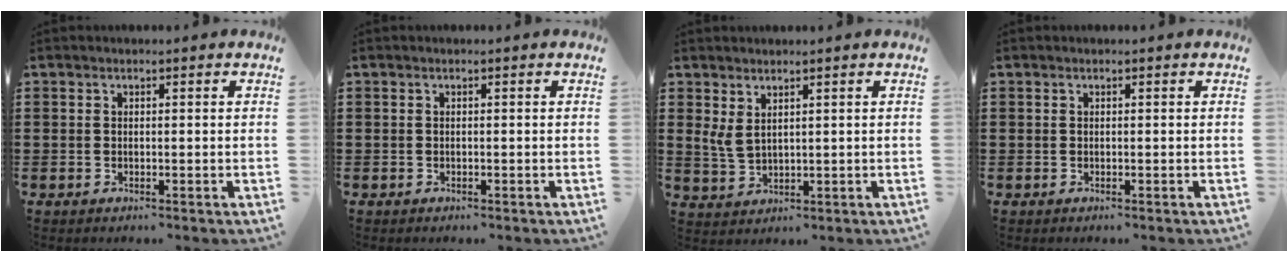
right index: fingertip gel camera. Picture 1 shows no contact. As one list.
[{"total": 0.0}, {"total": 3.2, "force": [1.9, 1.4, 2.2], "torque": [-0.056, -0.001, 0.034]}, {"total": 0.0}]